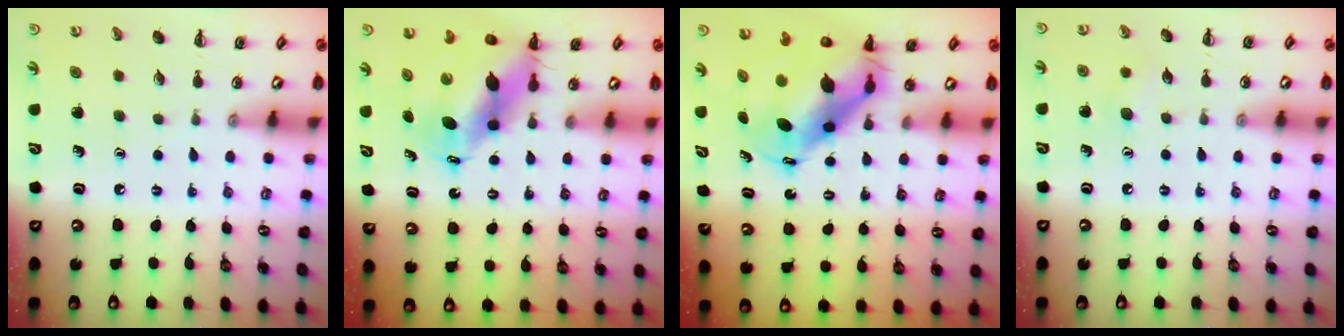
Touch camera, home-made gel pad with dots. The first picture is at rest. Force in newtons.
{"total": 10.8, "press": 10.5, "slide": 2.6}
{"total": 8.8, "press": 8.5, "slide": 2.2}
{"total": 5.7, "press": 5.5, "slide": 1.3}